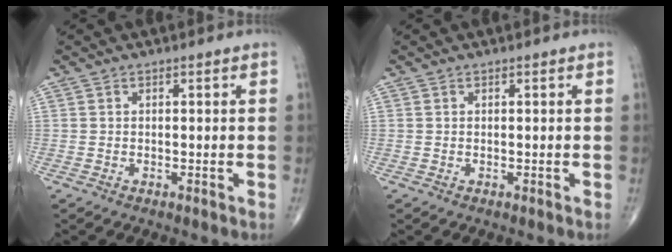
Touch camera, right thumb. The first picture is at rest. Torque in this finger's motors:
{"motor_torque": [0.17, 0.14, 0.00, -0.05, 0.00]}